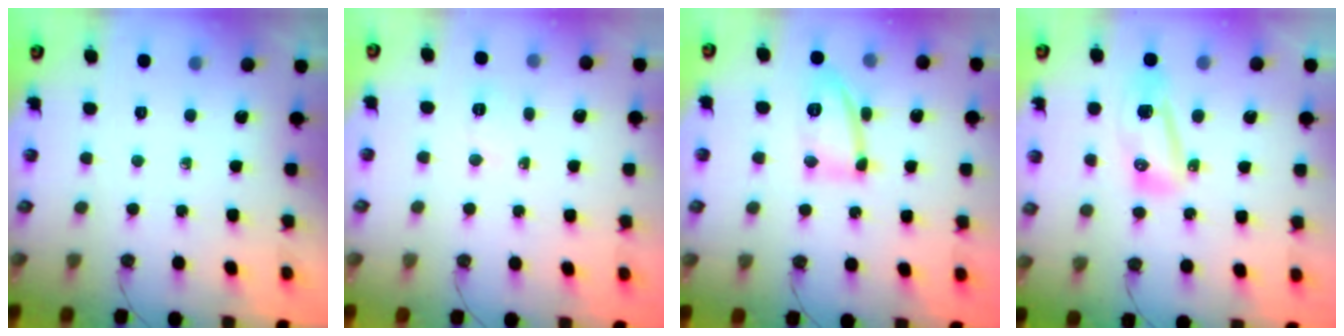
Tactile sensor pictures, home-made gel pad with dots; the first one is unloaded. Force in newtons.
{"total": 3.5, "press": 3.4, "slide": 1.0}
{"total": 13.4, "press": 13.3, "slide": 1.0}
{"total": 14.0, "press": 10.4, "slide": 9.4}